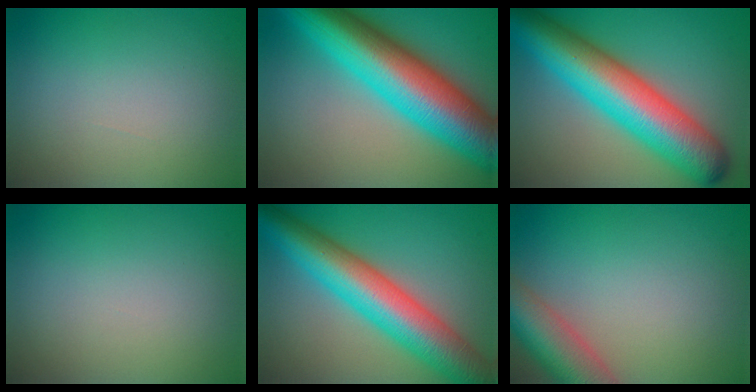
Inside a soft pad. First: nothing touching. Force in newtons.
{"total": 14.3, "press": 14.3, "slide": 0.3}
{"total": 12.9, "press": 12.9, "slide": 0.2}
{"total": 0.0}
{"total": 10.9, "press": 10.9, "slide": 0.4}
{"total": 6.7, "press": 6.7, "slide": 0.4}